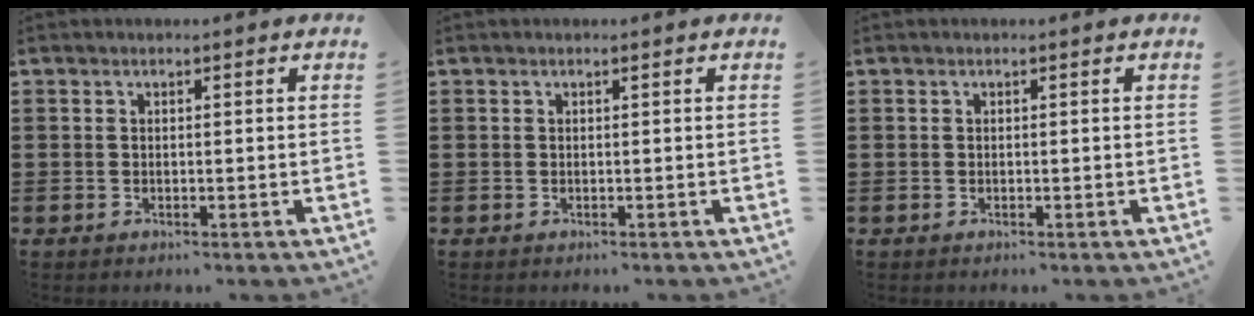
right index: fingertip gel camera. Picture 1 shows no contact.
{"total": 0.0}
{"total": 0.0}